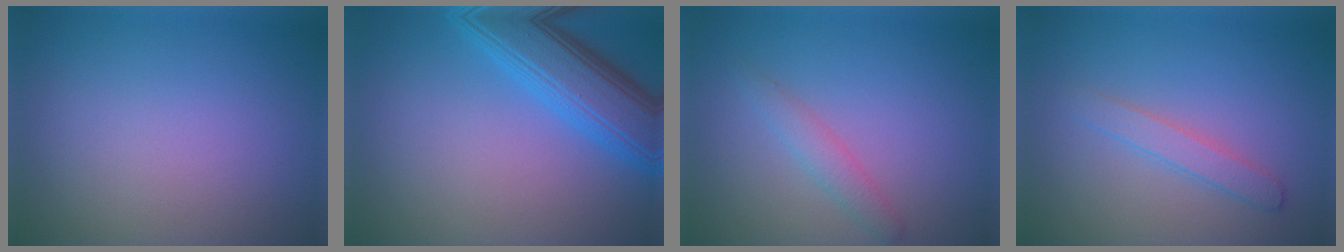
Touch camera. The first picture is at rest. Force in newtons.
{"total": 6.8, "press": 6.8, "slide": 0.2}
{"total": 1.7, "press": 1.7, "slide": 0.1}
{"total": 1.7, "press": 1.7, "slide": 0.1}